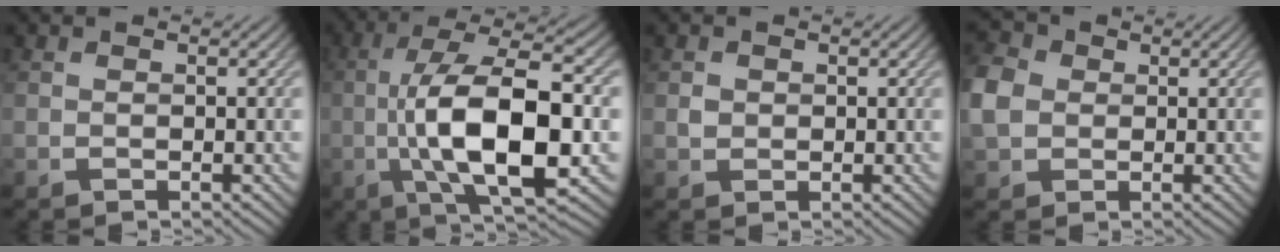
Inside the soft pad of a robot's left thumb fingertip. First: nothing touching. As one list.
[{"total": 14.1, "force": [-1.9, 5.2, 13.0], "torque": [-0.240, -0.006, -0.033]}, {"total": 1.2, "force": [0.2, 1.1, 0.4], "torque": [-0.007, -0.003, 0.001]}, {"total": 5.6, "force": [0.4, 4.8, 3.0], "torque": [-0.096, 0.011, 0.000]}]